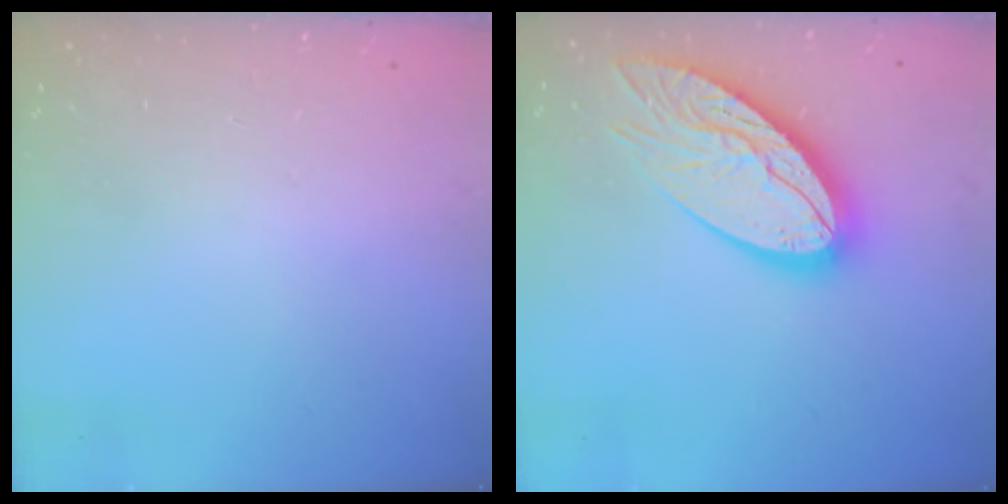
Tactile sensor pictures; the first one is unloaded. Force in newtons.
{"total": 22.0, "press": 21.9, "slide": 1.9}